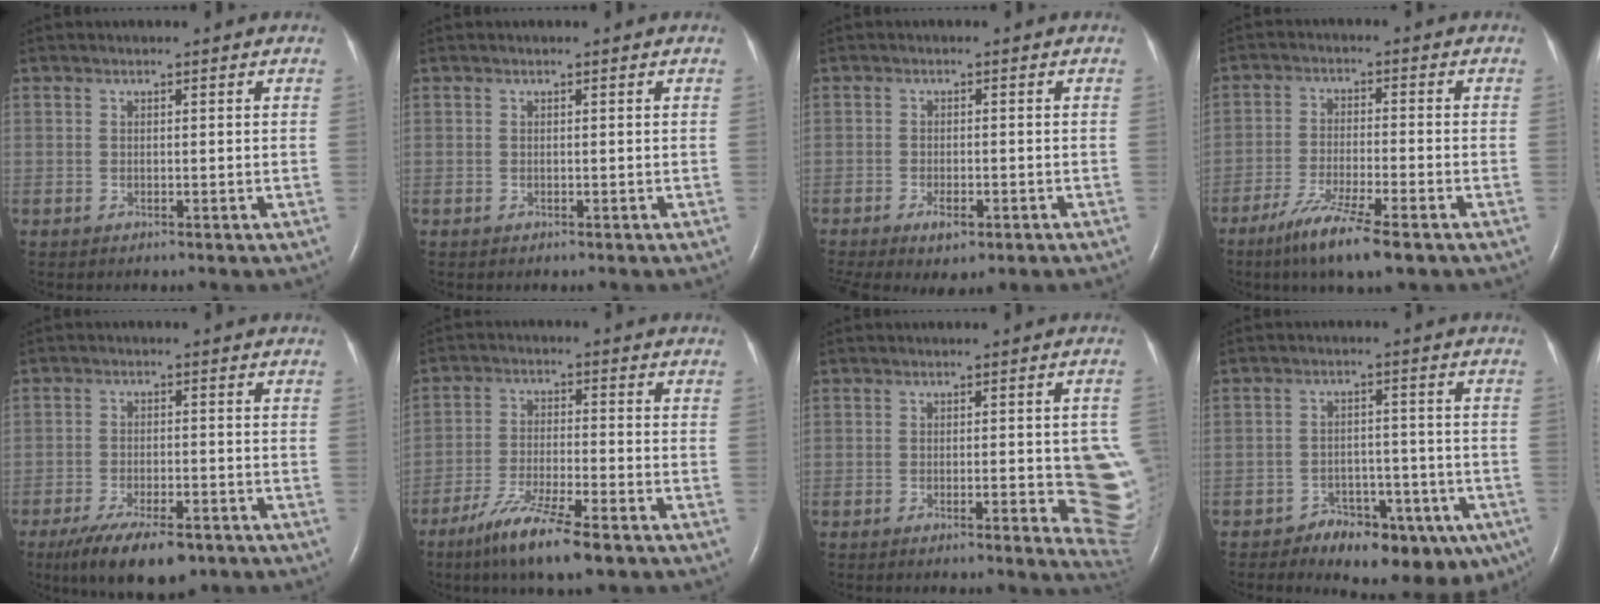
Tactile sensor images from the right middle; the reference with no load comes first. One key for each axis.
{"total": 0.0}
{"total": 4.3, "fx": -2.3, "fy": 1.4, "fz": 3.3, "tx": -0.057, "ty": -0.007, "tz": -0.031}
{"total": 9.2, "fx": -6.0, "fy": 0.6, "fz": 6.9, "tx": -0.131, "ty": -0.023, "tz": -0.104}
{"total": 10.8, "fx": -7.5, "fy": 3.5, "fz": 7.0, "tx": -0.118, "ty": -0.014, "tz": -0.118}
{"total": 10.3, "fx": -6.9, "fy": 1.0, "fz": 7.5, "tx": -0.146, "ty": -0.026, "tz": -0.123}
{"total": 12.7, "fx": -2.1, "fy": 2.0, "fz": 12.4, "tx": -0.083, "ty": -0.003, "tz": -0.016}
{"total": 12.3, "fx": -7.9, "fy": 5.8, "fz": 7.4, "tx": -0.072, "ty": 0.023, "tz": -0.109}